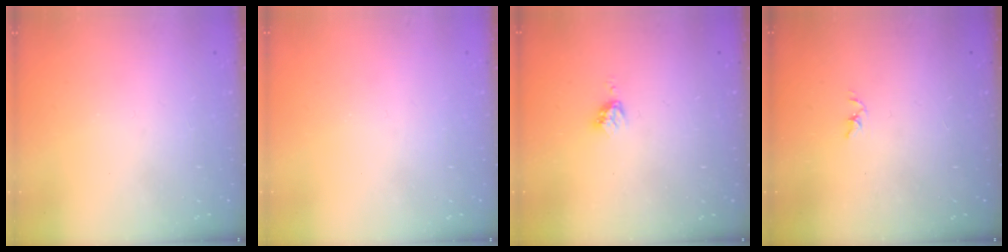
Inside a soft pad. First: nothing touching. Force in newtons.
{"total": 0.7, "press": 0.7, "slide": 0.1}
{"total": 3.4, "press": 3.4, "slide": 0.4}
{"total": 1.8, "press": 1.7, "slide": 0.3}